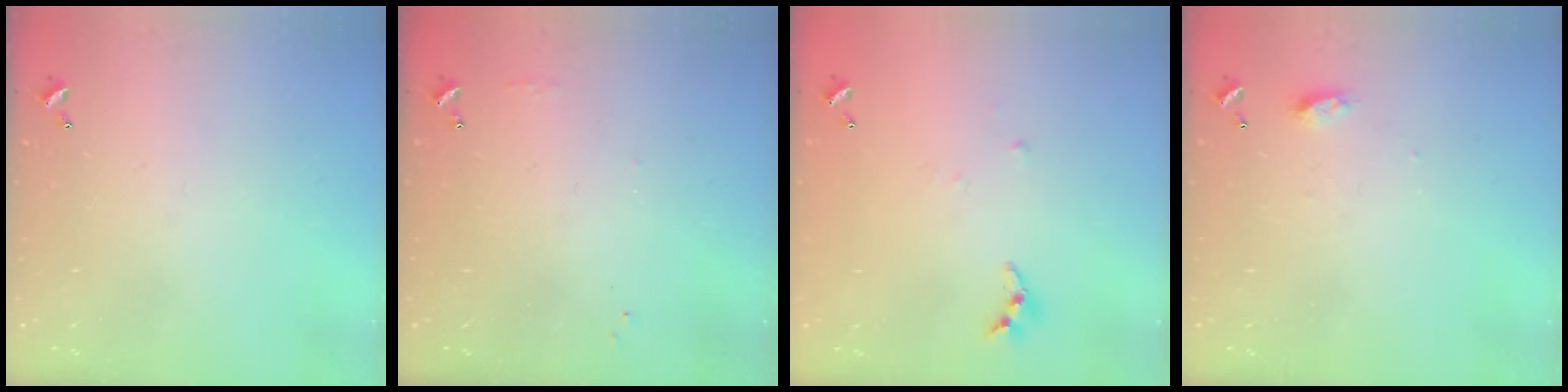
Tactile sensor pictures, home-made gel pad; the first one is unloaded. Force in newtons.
{"total": 4.3, "press": 4.3, "slide": 0.6}
{"total": 4.6, "press": 4.5, "slide": 0.5}
{"total": 4.0, "press": 4.0, "slide": 0.5}